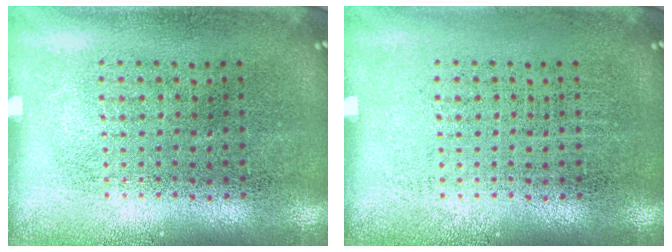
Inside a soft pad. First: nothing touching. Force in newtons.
{"total": 0.0}